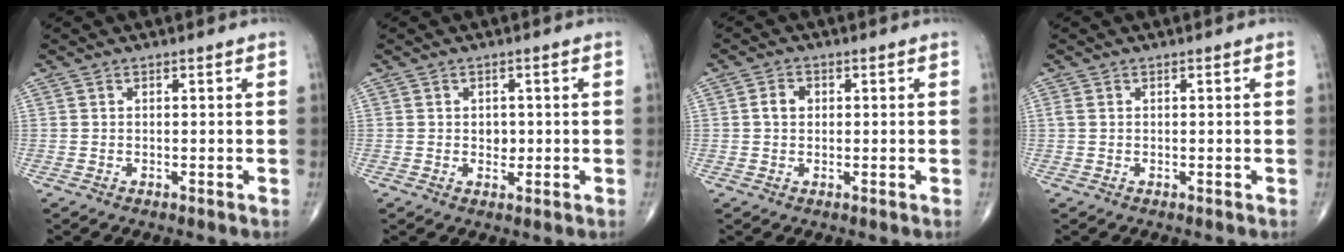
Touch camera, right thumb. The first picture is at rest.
{"total": 2.2, "force": [0.0, 1.7, 1.4], "torque": [-0.007, 0.002, 0.002]}
{"total": 2.7, "force": [0.3, 2.1, 1.7], "torque": [-0.025, 0.007, 0.004]}
{"total": 0.8, "force": [0.2, 0.5, 0.6], "torque": [-0.019, 0.007, 0.009]}